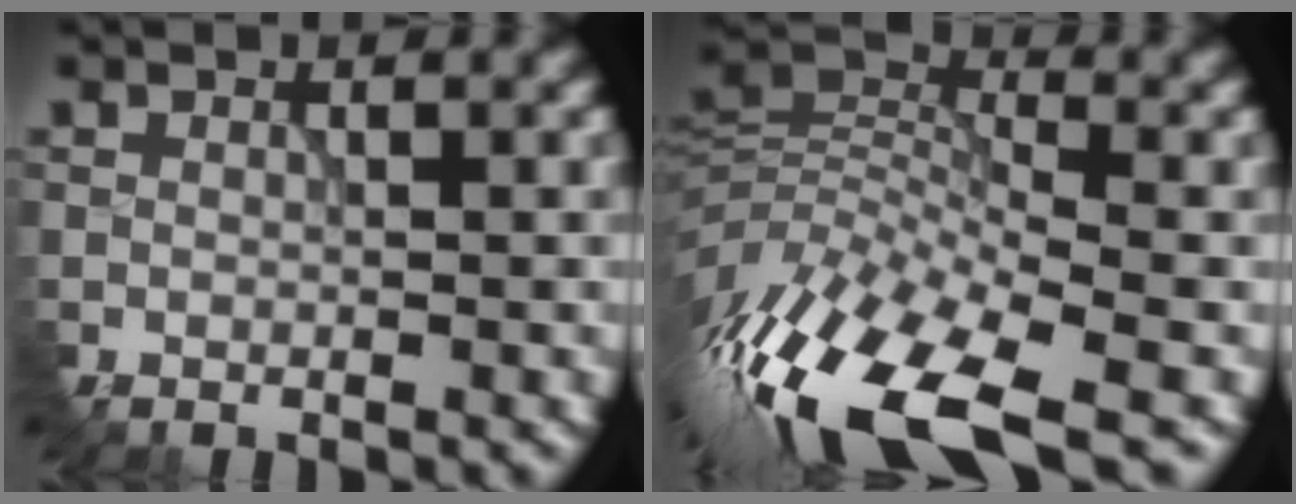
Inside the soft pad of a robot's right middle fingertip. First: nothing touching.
{"total": 13.4, "force": [-7.7, 5.3, 9.5], "torque": [-0.208, 0.006, -0.145]}